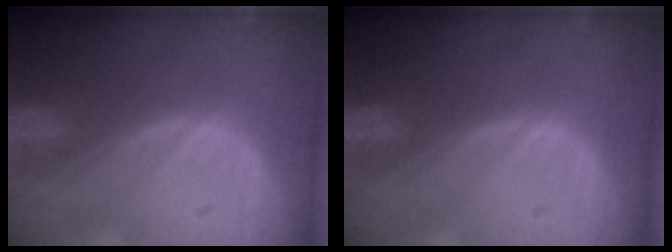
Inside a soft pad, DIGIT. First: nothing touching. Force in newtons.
{"total": 0.0}